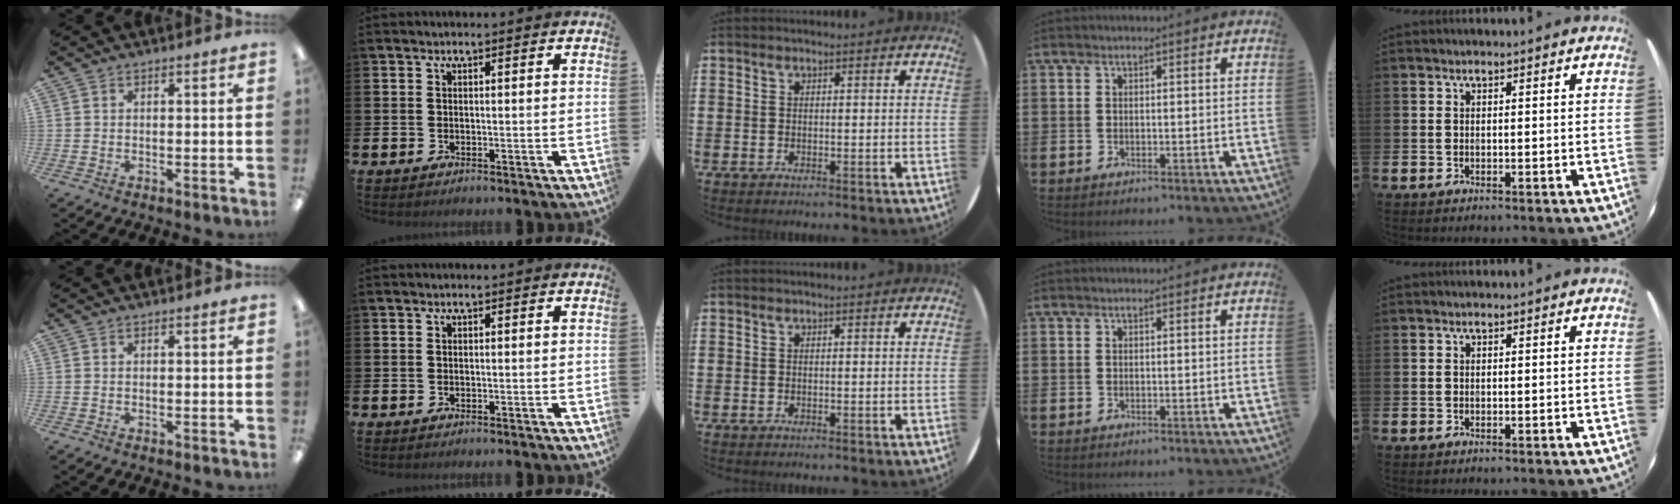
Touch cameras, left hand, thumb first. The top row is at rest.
{}